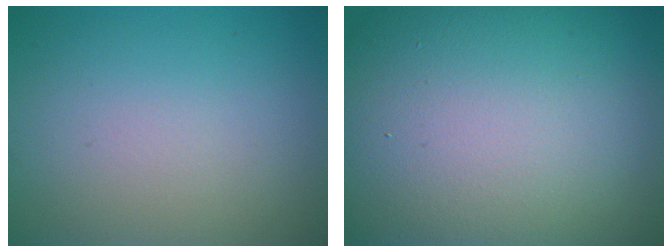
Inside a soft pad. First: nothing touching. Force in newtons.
{"total": 22.1, "press": 22.0, "slide": 1.5}